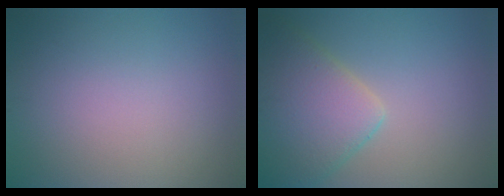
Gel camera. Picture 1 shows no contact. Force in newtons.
{"total": 6.9, "press": 6.8, "slide": 0.5}